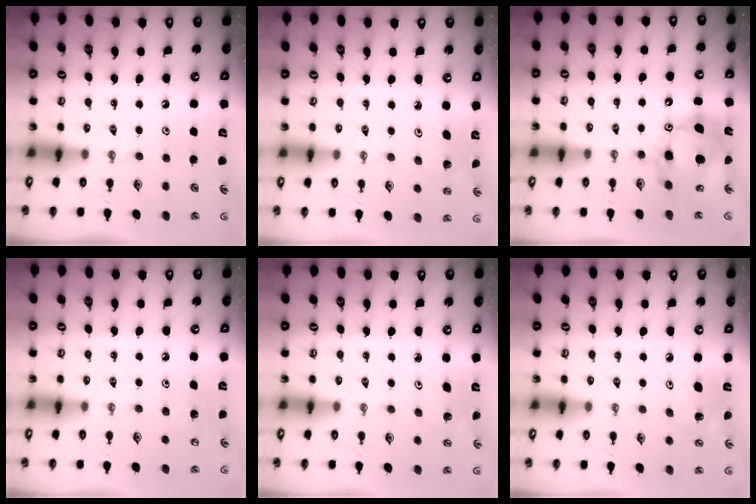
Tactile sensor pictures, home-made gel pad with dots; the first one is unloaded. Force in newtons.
{"total": 2.3, "press": 2.3, "slide": 0.2}
{"total": 13.9, "press": 13.8, "slide": 1.6}
{"total": 5.0, "press": 4.9, "slide": 0.4}
{"total": 2.8, "press": 2.5, "slide": 1.3}
{"total": 7.4, "press": 7.3, "slide": 1.2}